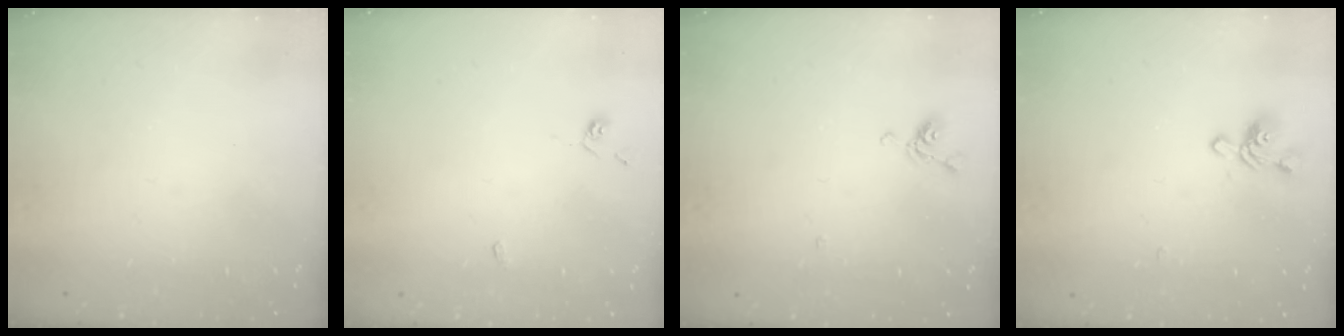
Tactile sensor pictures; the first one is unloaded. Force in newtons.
{"total": 2.2, "press": 2.2, "slide": 0.5}
{"total": 2.6, "press": 2.6, "slide": 0.2}
{"total": 1.8, "press": 1.6, "slide": 0.9}